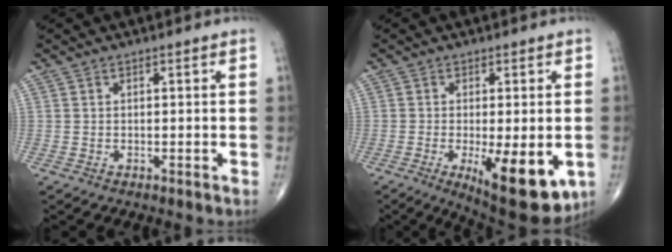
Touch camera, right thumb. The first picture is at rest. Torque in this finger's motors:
{"motor_torque": [1.06, 0.96, 0.13, -0.25, 0.32]}